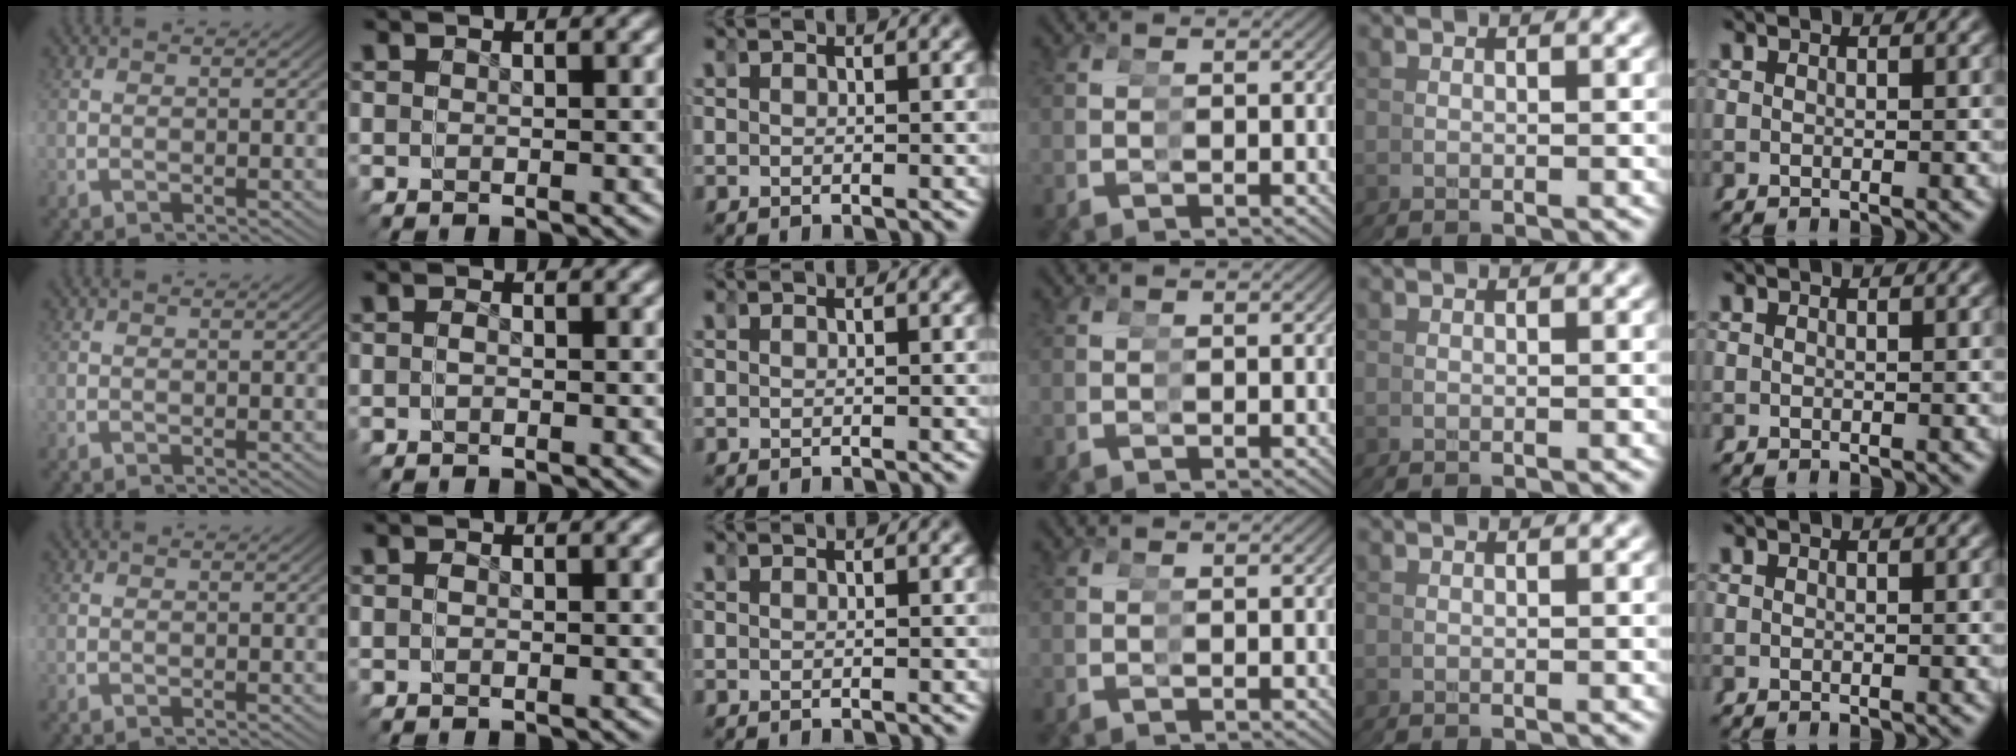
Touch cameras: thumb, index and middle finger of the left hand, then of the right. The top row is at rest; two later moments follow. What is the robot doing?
{"motion": "reach", "object": "condiment"}